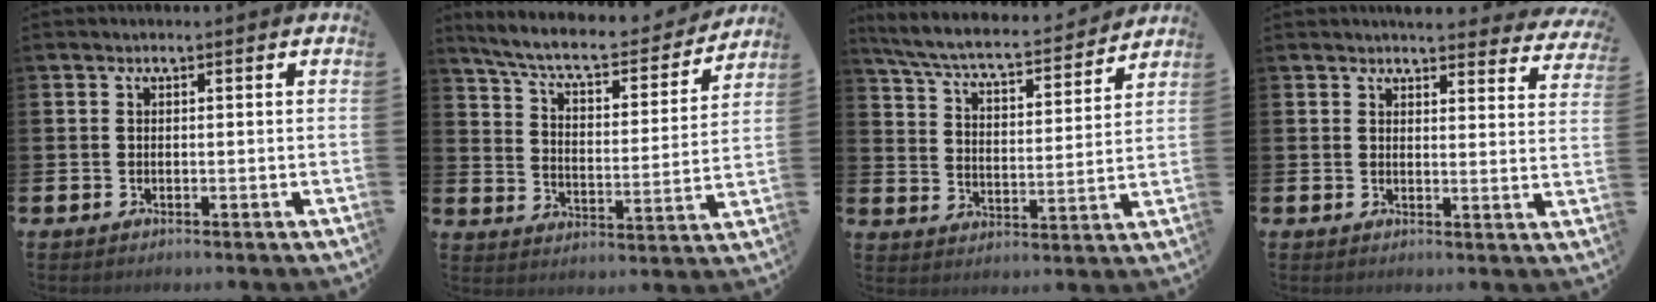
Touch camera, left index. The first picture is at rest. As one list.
[{"total": 8.2, "force": [7.4, 1.6, 3.1], "torque": [-0.093, -0.050, 0.124]}, {"total": 6.7, "force": [6.2, 0.9, 2.4], "torque": [-0.073, -0.050, 0.101]}, {"total": 3.9, "force": [3.8, 0.5, 0.2], "torque": [0.001, -0.027, 0.067]}]